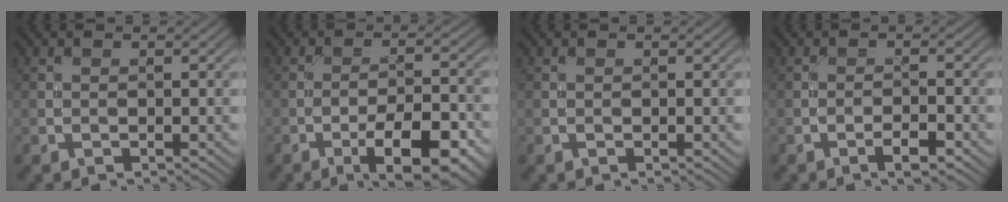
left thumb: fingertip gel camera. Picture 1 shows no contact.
{"total": 9.6, "force": [-5.3, 2.9, 7.5], "torque": [-0.115, 0.003, -0.077]}
{"total": 0.0}
{"total": 2.7, "force": [-1.7, 0.6, 2.0], "torque": [-0.038, 0.005, -0.034]}